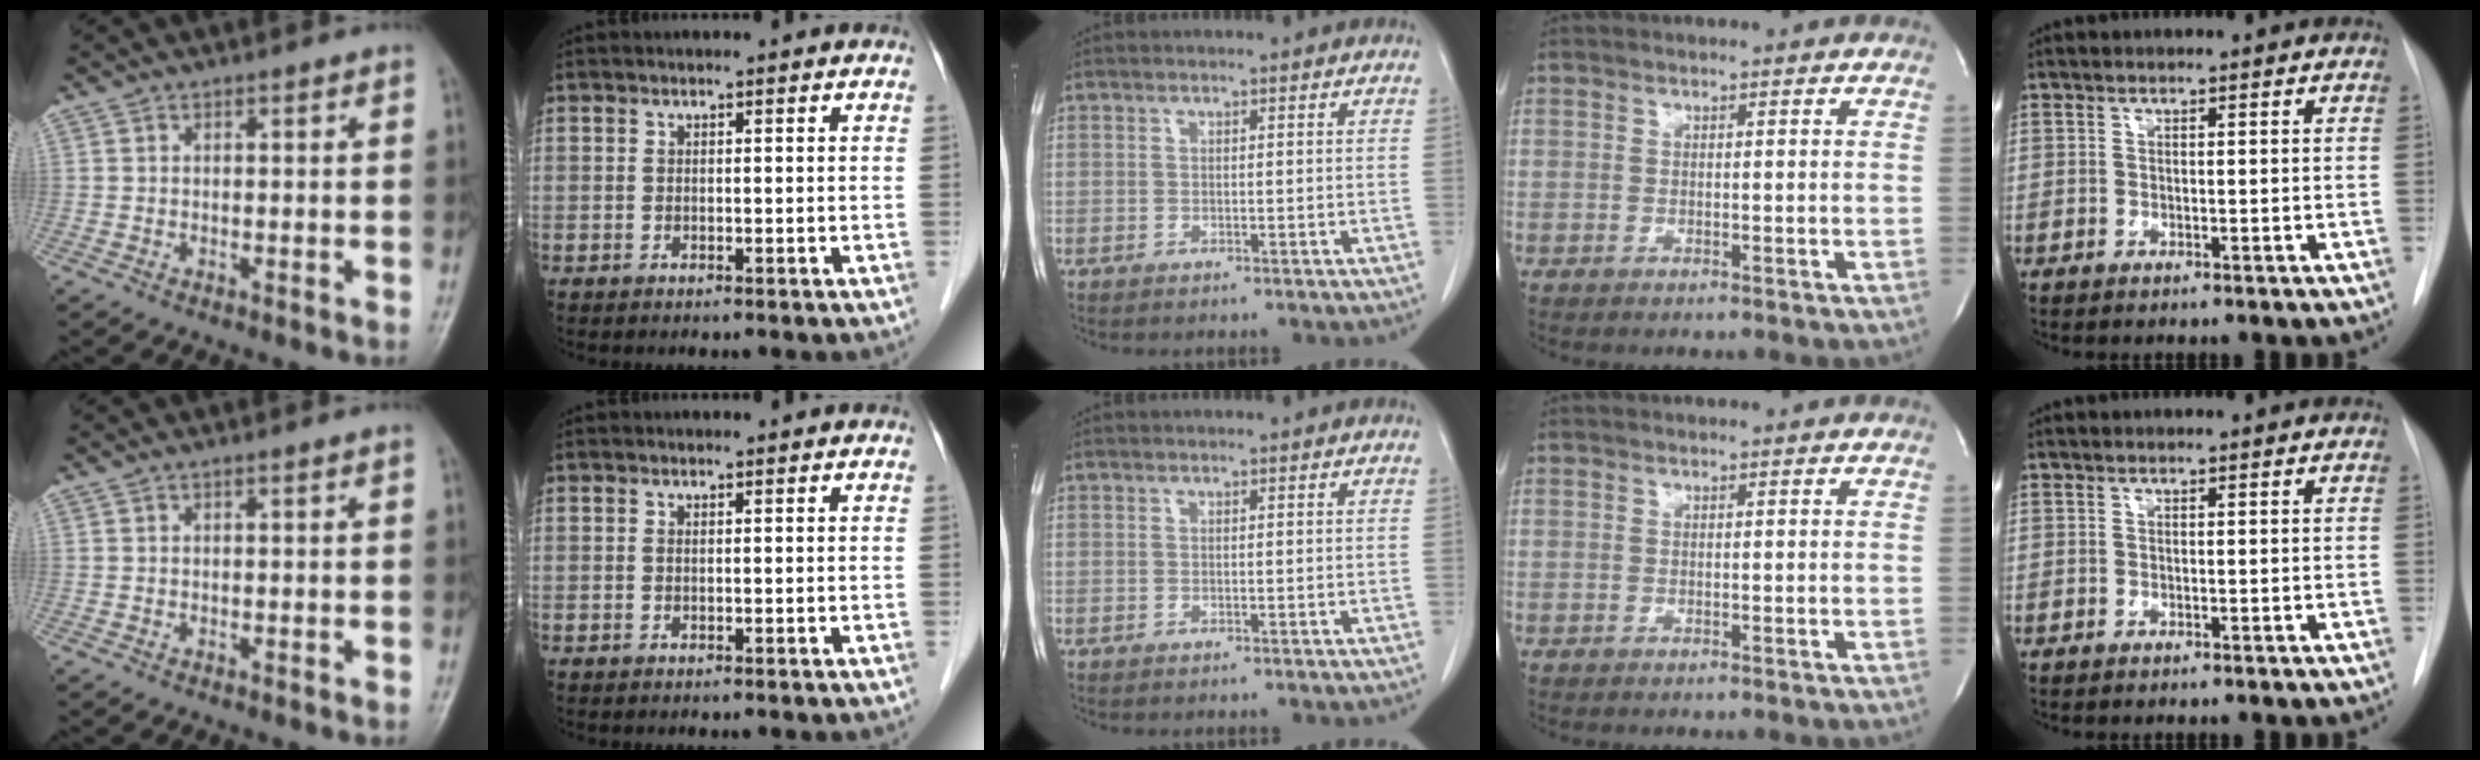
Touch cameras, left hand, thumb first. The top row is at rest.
{}